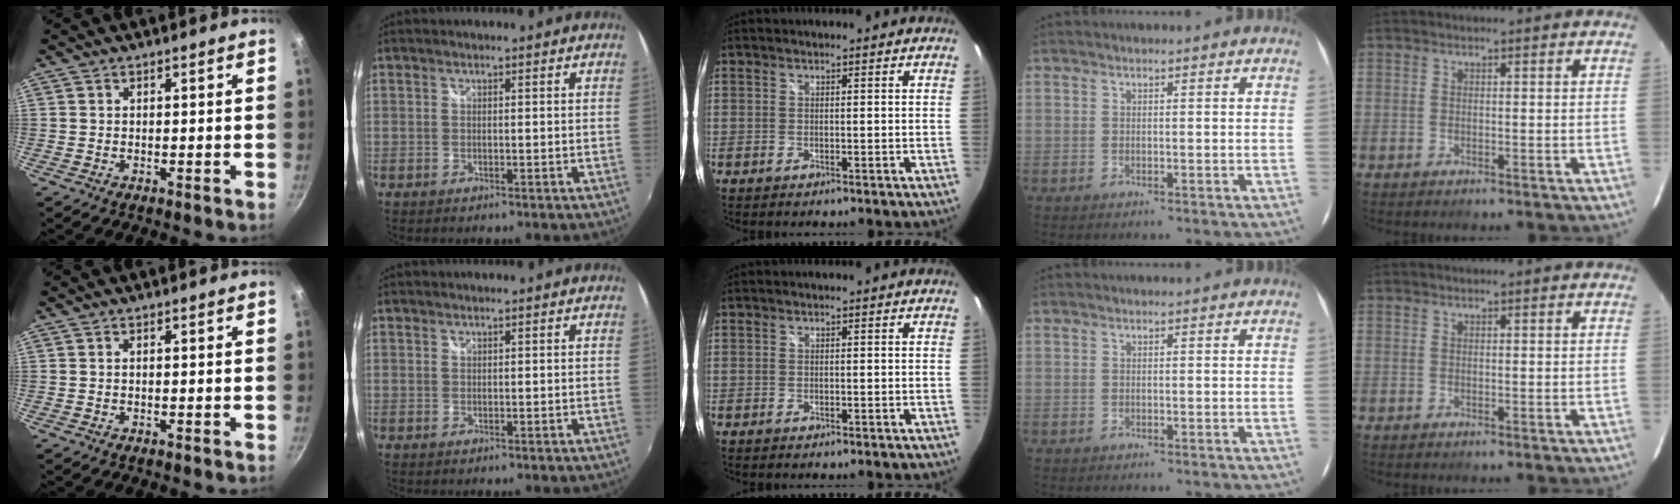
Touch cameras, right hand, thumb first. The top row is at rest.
{}